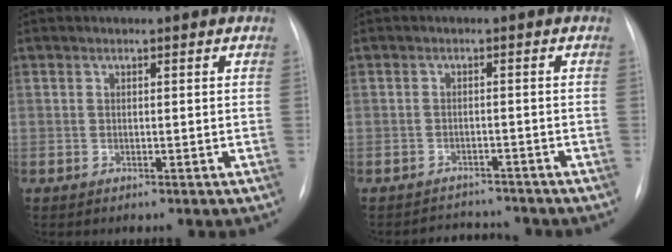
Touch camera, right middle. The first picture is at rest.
{"total": 4.1, "force": [-4.0, 0.9, -0.2], "torque": [0.000, 0.006, -0.057]}